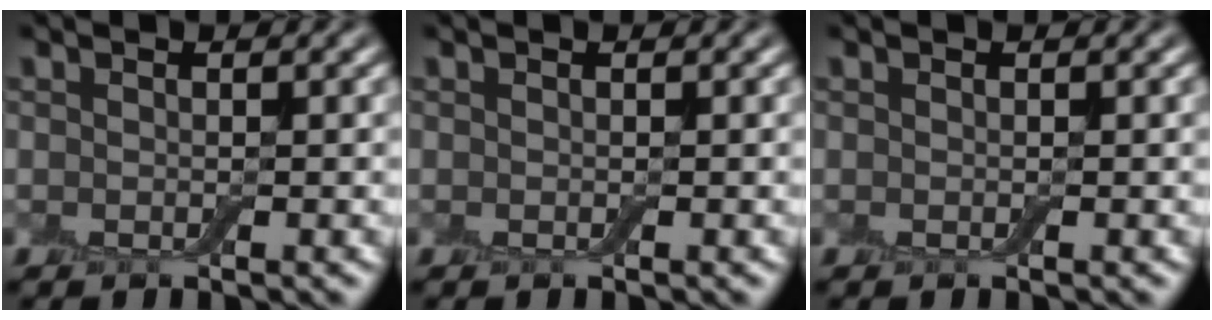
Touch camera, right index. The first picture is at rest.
{"total": 0.0}
{"total": 0.0}